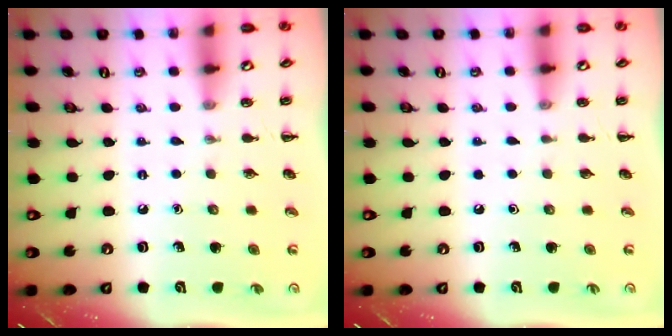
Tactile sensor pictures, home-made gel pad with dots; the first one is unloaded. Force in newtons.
{"total": 0.0}